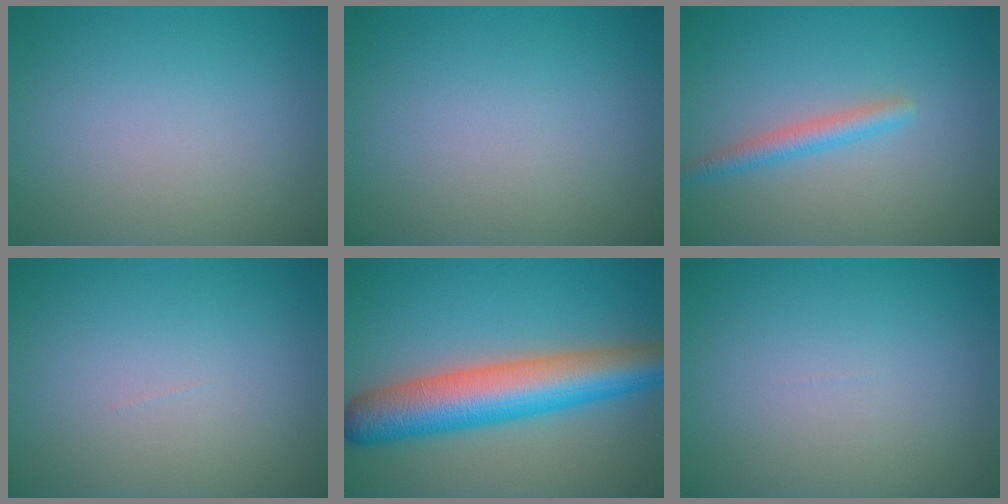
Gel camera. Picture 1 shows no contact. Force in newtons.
{"total": 0.0}
{"total": 2.0, "press": 2.0, "slide": 0.1}
{"total": 0.0}
{"total": 8.9, "press": 8.9, "slide": 0.3}
{"total": 0.0}